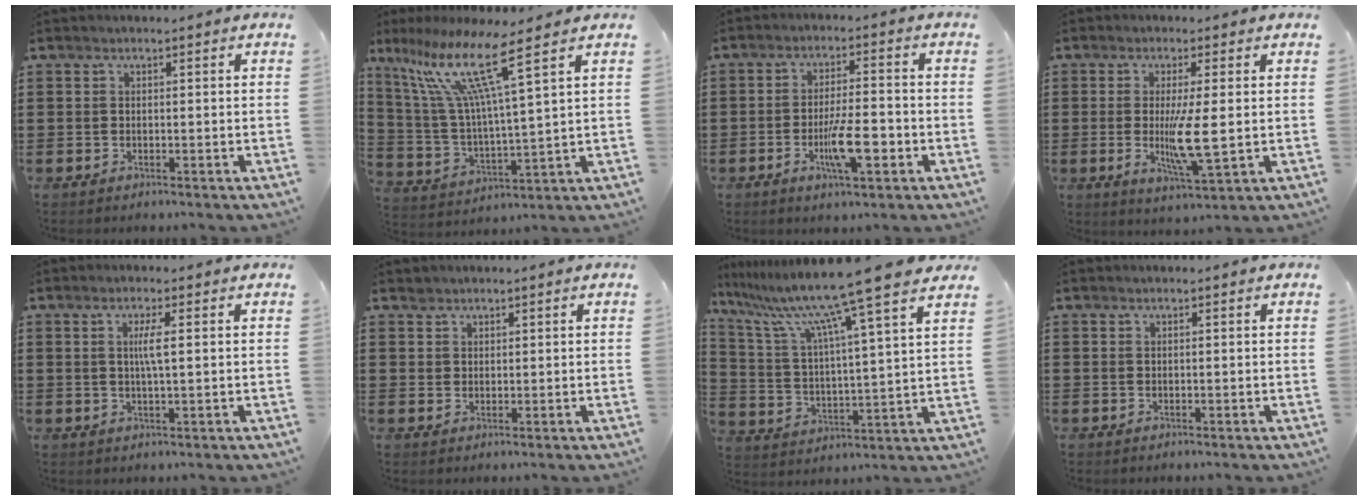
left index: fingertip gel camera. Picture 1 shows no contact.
{"total": 12.6, "force": [8.0, 0.5, 9.7], "torque": [-0.218, -0.039, 0.128]}
{"total": 8.2, "force": [-2.6, 2.3, 7.4], "torque": [-0.130, -0.007, -0.048]}
{"total": 6.9, "force": [-0.2, 0.8, 6.9], "torque": [-0.129, -0.013, -0.004]}
{"total": 3.0, "force": [0.5, 0.2, 2.9], "torque": [-0.060, -0.002, 0.006]}
{"total": 1.7, "force": [1.3, 1.1, -0.1], "torque": [-0.002, 0.002, 0.027]}
{"total": 12.3, "force": [10.2, -0.6, 6.8], "torque": [-0.164, -0.063, 0.162]}
{"total": 0.0}